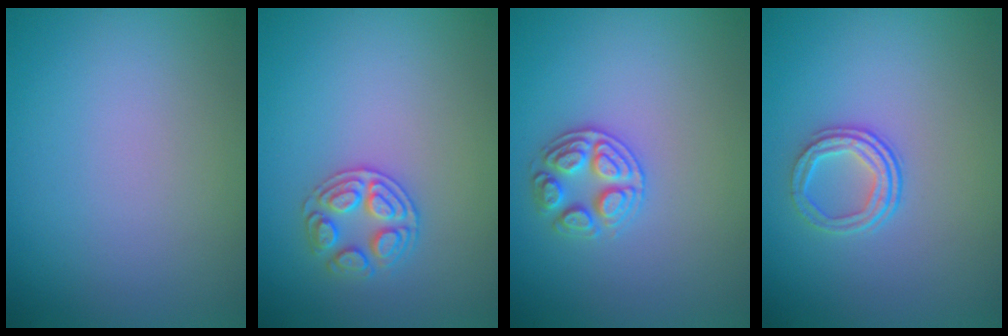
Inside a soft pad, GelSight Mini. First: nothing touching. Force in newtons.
{"total": 2.6, "press": 2.6, "slide": 0.4}
{"total": 2.7, "press": 2.6, "slide": 0.4}
{"total": 2.4, "press": 1.7, "slide": 1.7}